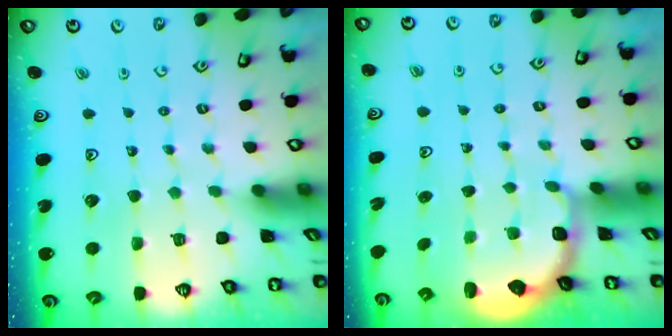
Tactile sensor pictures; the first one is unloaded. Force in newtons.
{"total": 2.8, "press": 2.1, "slide": 1.8}